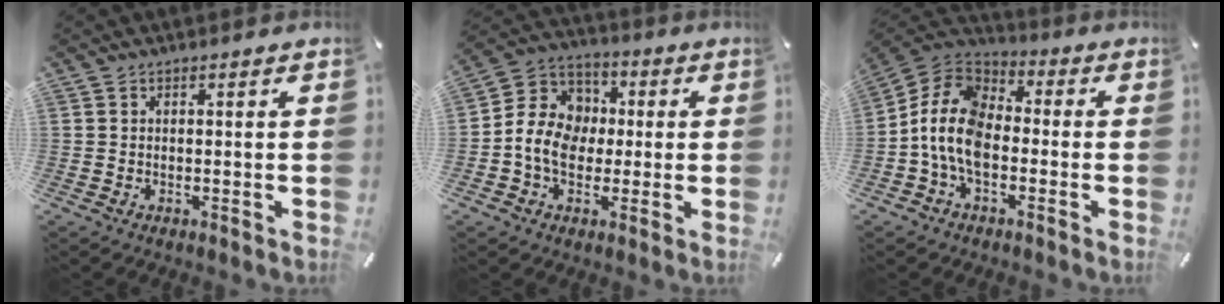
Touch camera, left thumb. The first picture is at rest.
{"total": 11.9, "force": [-1.7, 10.4, 5.4], "torque": [-0.134, 0.026, -0.028]}
{"total": 12.0, "force": [-4.4, 7.9, 7.8], "torque": [-0.182, 0.015, -0.087]}